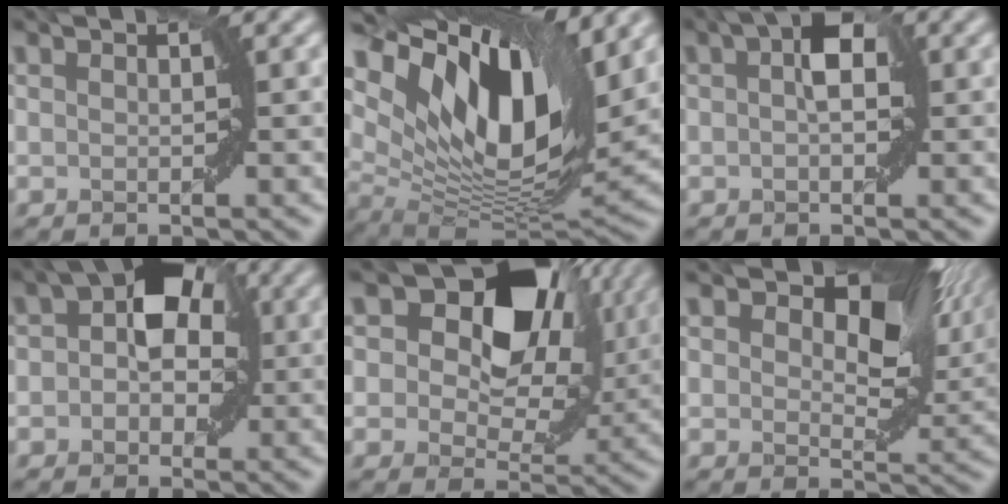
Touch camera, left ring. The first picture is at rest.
{"total": 14.0, "force": [6.5, 6.8, 10.4], "torque": [-0.182, 0.011, 0.117]}
{"total": 3.5, "force": [0.6, 1.8, 3.0], "torque": [-0.042, 0.011, 0.002]}
{"total": 6.3, "force": [0.9, 4.3, 4.5], "torque": [-0.044, 0.018, -0.003]}
{"total": 13.2, "force": [5.3, 8.2, 8.8], "torque": [-0.120, 0.018, 0.065]}
{"total": 10.6, "force": [4.6, 5.5, 7.9], "torque": [-0.100, 0.000, 0.061]}